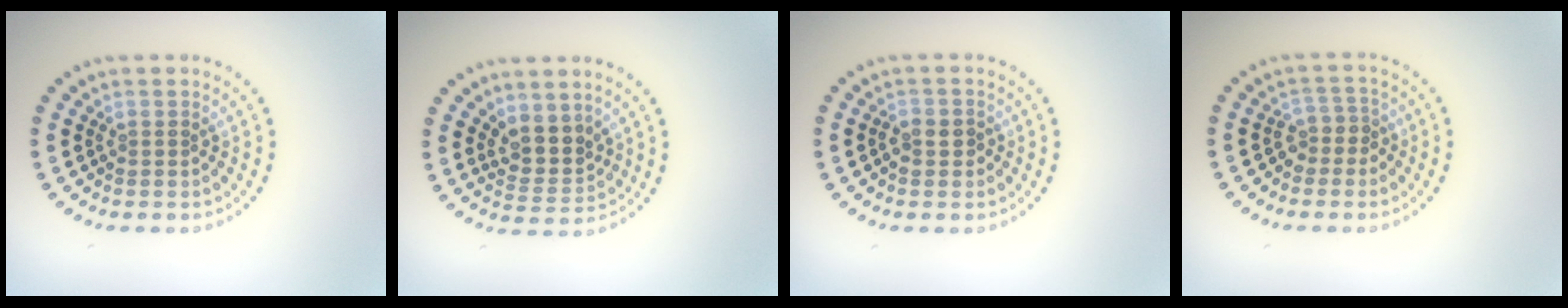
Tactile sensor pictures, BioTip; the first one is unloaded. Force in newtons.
{"total": 2.9, "press": 2.4, "slide": 1.7}
{"total": 1.8, "press": 1.8, "slide": 0.5}
{"total": 1.9, "press": 1.5, "slide": 1.1}